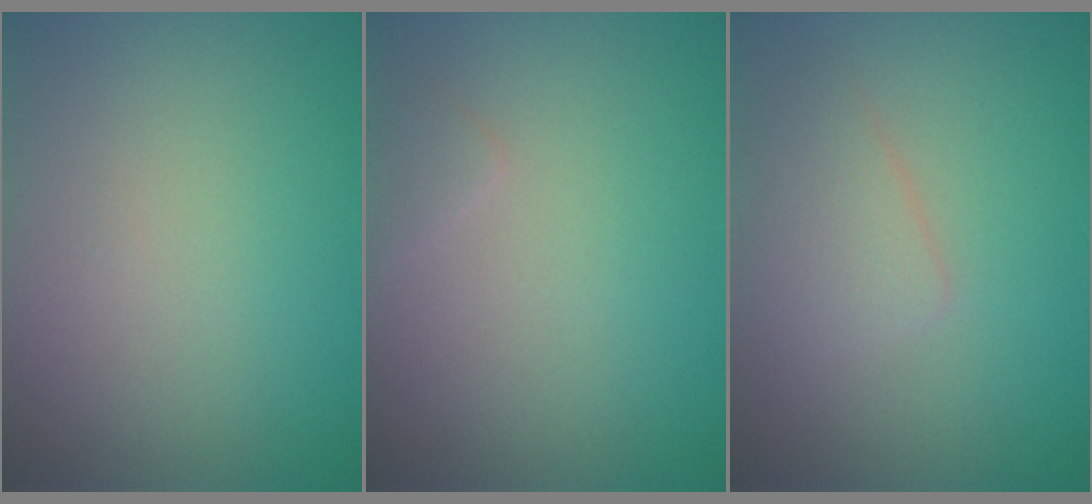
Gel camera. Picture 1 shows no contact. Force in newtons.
{"total": 0.8, "press": 0.8, "slide": 0.1}
{"total": 2.4, "press": 2.4, "slide": 0.1}